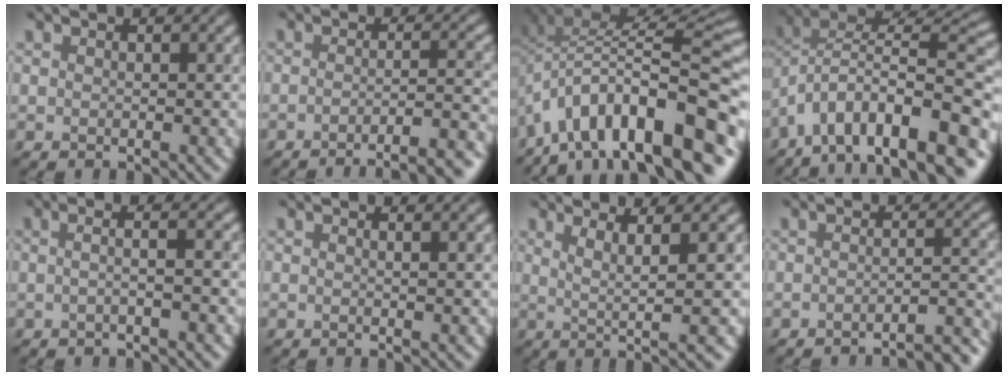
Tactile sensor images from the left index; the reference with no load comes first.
{"total": 7.0, "force": [-5.1, 1.4, 4.6], "torque": [-0.038, 0.015, -0.046]}
{"total": 14.8, "force": [-8.2, 5.6, 11.0], "torque": [-0.175, 0.021, -0.128]}
{"total": 12.7, "force": [-5.9, 6.1, 9.5], "torque": [-0.163, 0.022, -0.077]}
{"total": 2.6, "force": [0.0, 0.9, 2.4], "torque": [-0.023, 0.004, -0.025]}
{"total": 2.4, "force": [1.0, 1.2, 1.9], "torque": [-0.004, 0.021, -0.015]}
{"total": 3.6, "force": [0.9, 0.1, 3.5], "torque": [-0.072, 0.005, 0.033]}
{"total": 4.4, "force": [-4.0, 0.5, 1.8], "torque": [-0.012, 0.015, -0.044]}